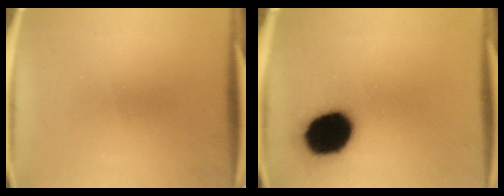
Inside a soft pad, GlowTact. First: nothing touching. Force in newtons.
{"total": 18.4}